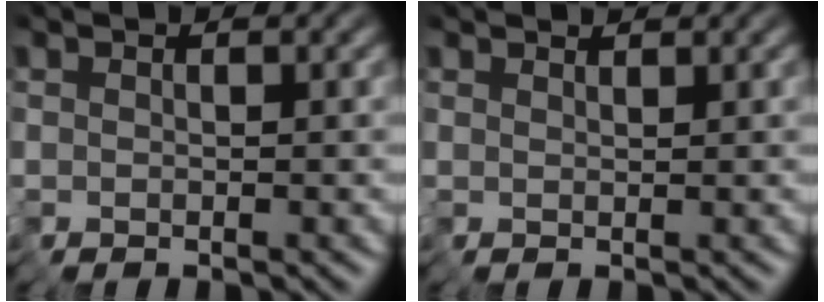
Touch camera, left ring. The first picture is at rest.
{"total": 0.6, "force": [0.6, 0.1, 0.1], "torque": [-0.007, 0.008, 0.012]}